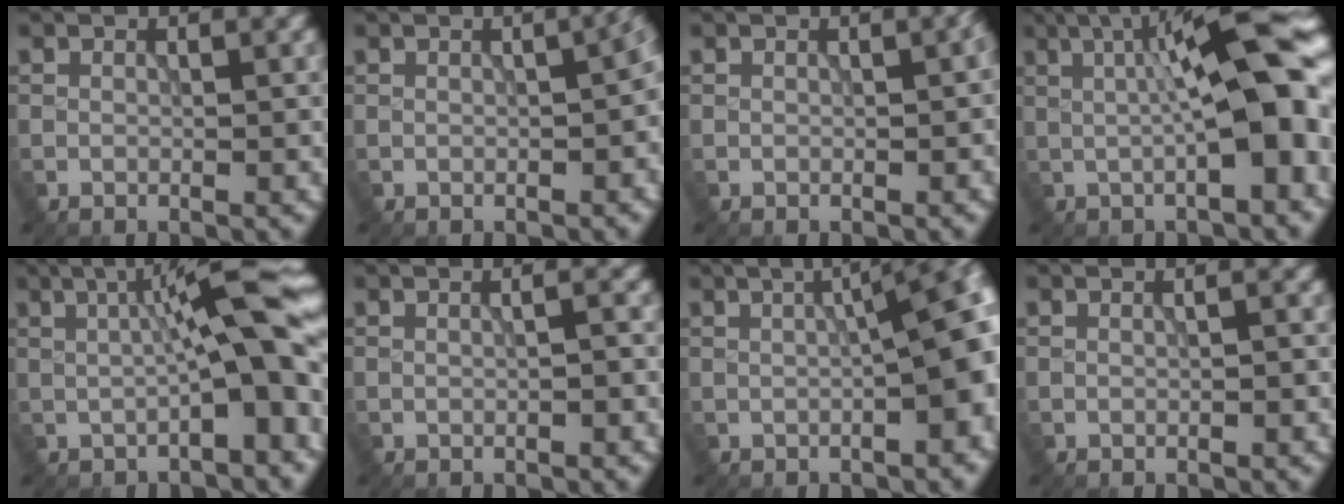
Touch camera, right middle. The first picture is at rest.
{"total": 4.2, "force": [-0.2, 1.5, 3.9], "torque": [-0.043, -0.002, 0.008]}
{"total": 1.6, "force": [0.1, 0.5, 1.6], "torque": [-0.020, 0.002, 0.005]}
{"total": 12.3, "force": [1.1, 3.0, 11.9], "torque": [-0.136, 0.017, 0.013]}
{"total": 9.2, "force": [0.5, 1.8, 9.0], "torque": [-0.114, 0.021, 0.003]}
{"total": 2.2, "force": [0.3, 1.0, 1.9], "torque": [-0.006, 0.003, -0.005]}
{"total": 12.1, "force": [0.1, 4.7, 11.1], "torque": [-0.081, 0.008, -0.008]}
{"total": 0.7, "force": [0.0, 0.1, 0.7], "torque": [-0.013, -0.002, -0.002]}